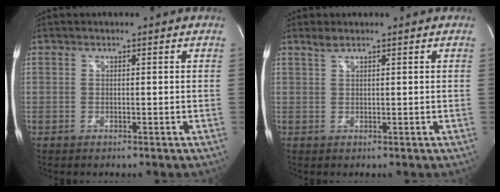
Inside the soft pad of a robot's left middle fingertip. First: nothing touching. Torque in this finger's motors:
{"motor_torque": [0.21, -0.03, -0.07, 0.00]}